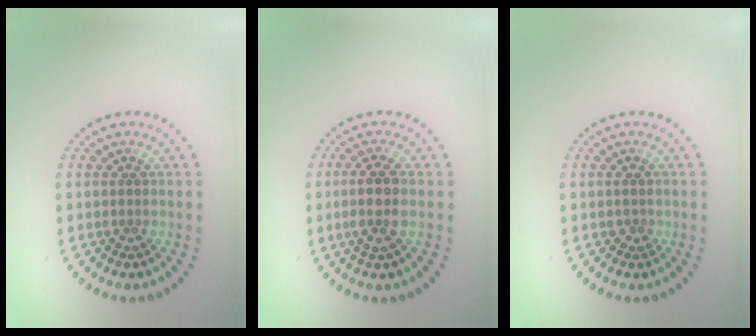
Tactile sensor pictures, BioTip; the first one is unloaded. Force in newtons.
{"total": 2.8, "press": 2.6, "slide": 1.2}
{"total": 0.8, "press": 0.8, "slide": 0.2}